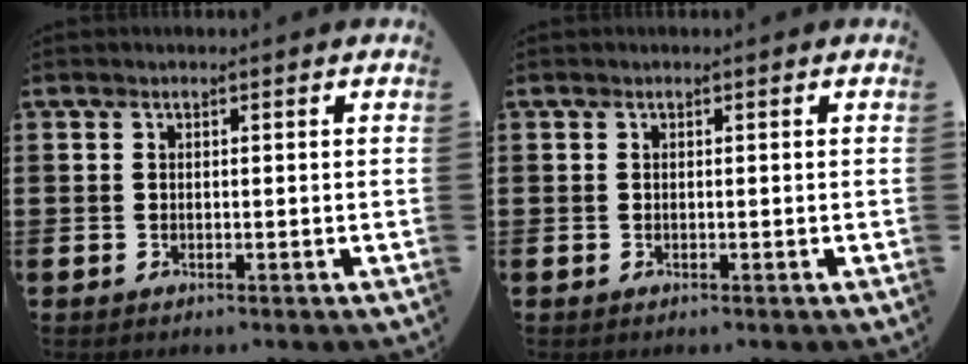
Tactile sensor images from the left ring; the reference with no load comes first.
{"total": 0.0}